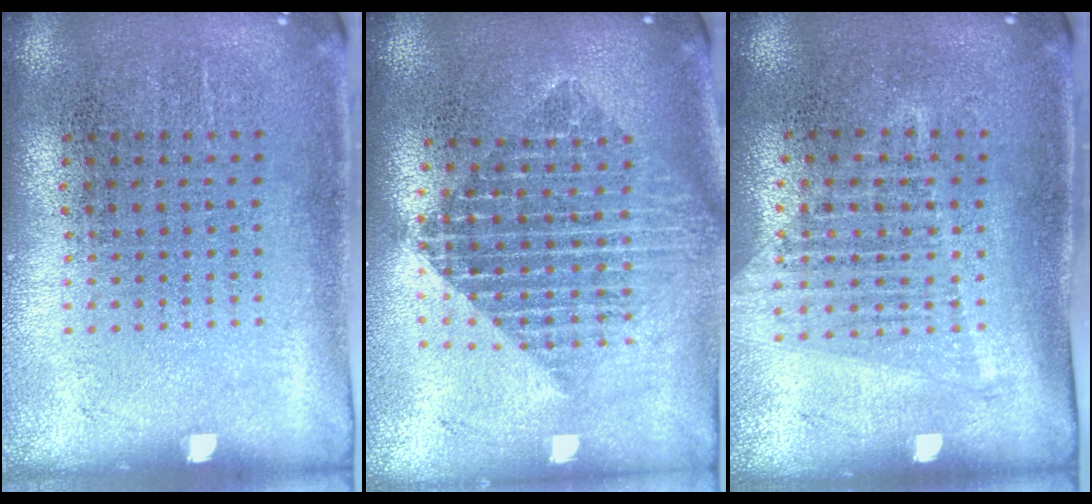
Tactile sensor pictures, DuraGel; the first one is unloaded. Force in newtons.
{"total": 2.0, "press": 1.6, "slide": 1.1}
{"total": 1.5, "press": 1.4, "slide": 0.5}